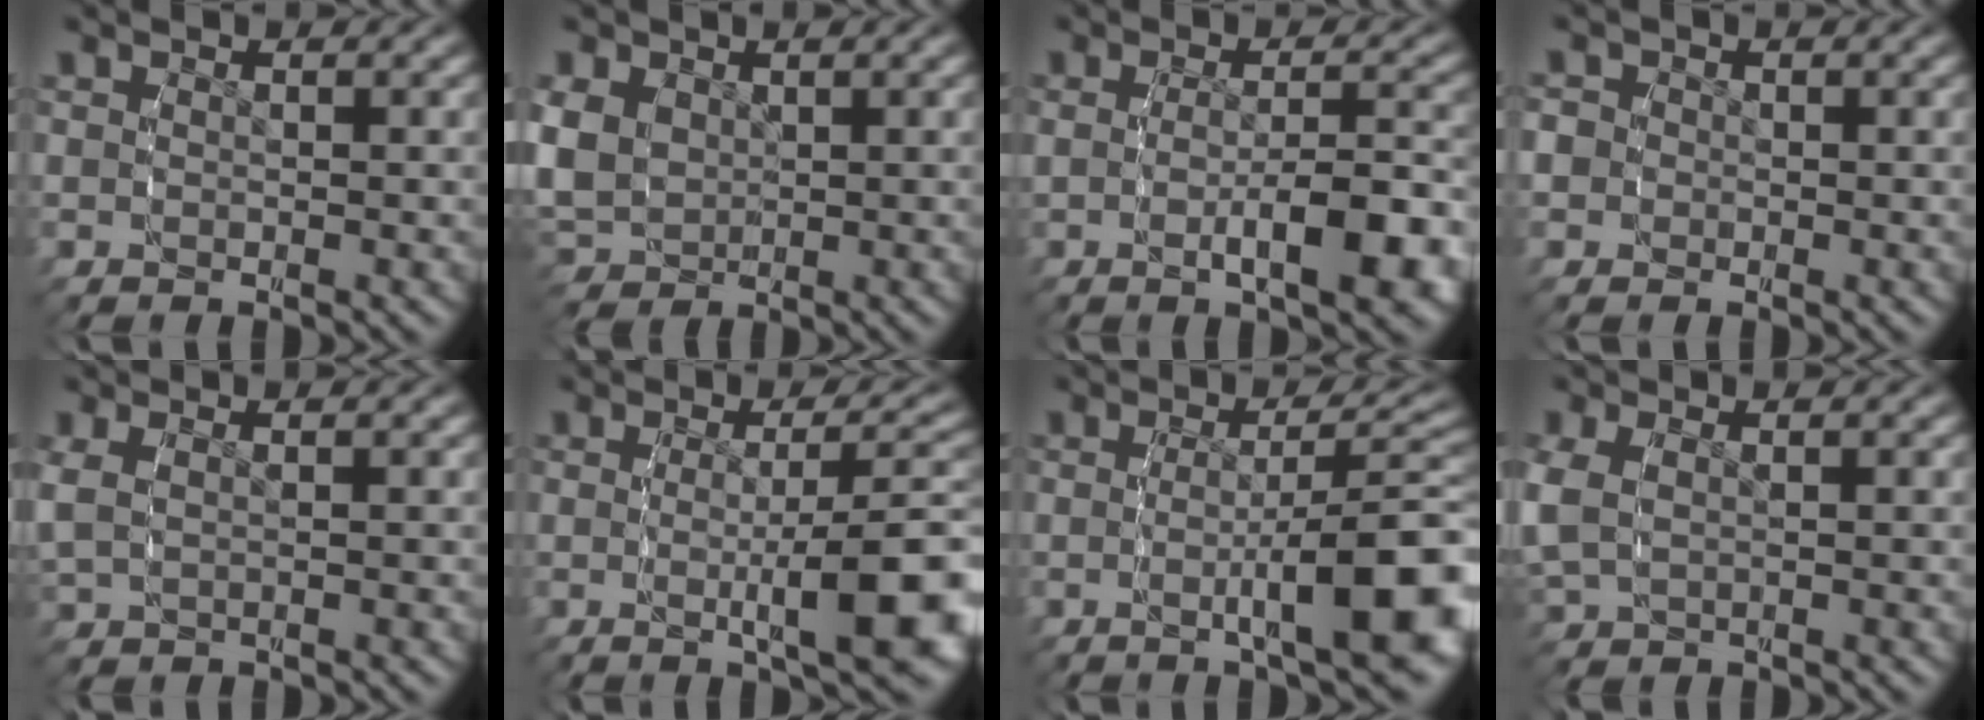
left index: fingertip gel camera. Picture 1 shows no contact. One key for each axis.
{"total": 5.3, "fx": 0.4, "fy": 4.5, "fz": 2.7, "tx": -0.079, "ty": -0.021, "tz": 0.025}
{"total": 5.4, "fx": -1.6, "fy": 1.4, "fz": 5.0, "tx": -0.079, "ty": -0.012, "tz": -0.023}
{"total": 2.6, "fx": -0.2, "fy": 2.5, "fz": 0.8, "tx": -0.022, "ty": -0.003, "tz": -0.010}
{"total": 1.7, "fx": 0.3, "fy": 0.7, "fz": 1.5, "tx": -0.040, "ty": -0.003, "tz": 0.020}
{"total": 7.4, "fx": -1.9, "fy": 1.5, "fz": 7.0, "tx": -0.092, "ty": -0.006, "tz": -0.024}
{"total": 7.7, "fx": -2.4, "fy": 1.5, "fz": 7.2, "tx": -0.098, "ty": -0.004, "tz": -0.033}
{"total": 2.3, "fx": 0.2, "fy": 1.5, "fz": 1.8, "tx": -0.058, "ty": -0.010, "tz": 0.022}